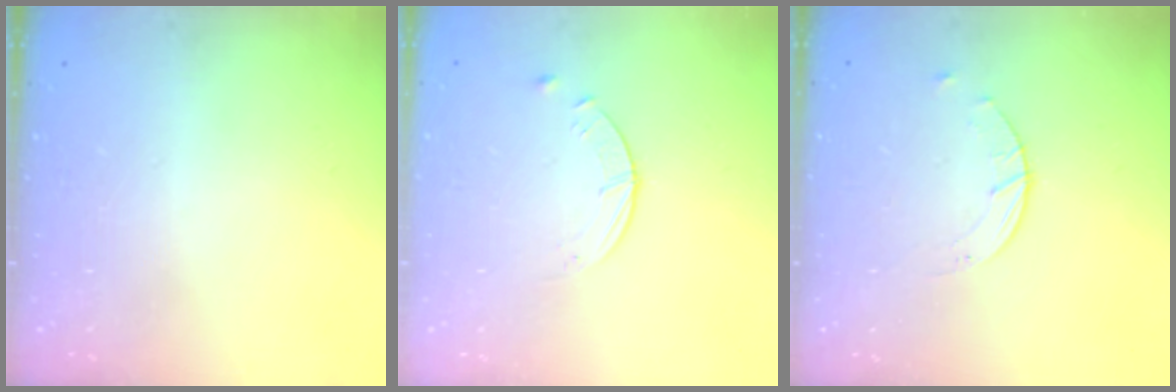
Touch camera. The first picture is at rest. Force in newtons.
{"total": 2.6, "press": 2.5, "slide": 0.3}
{"total": 2.0, "press": 2.0, "slide": 0.3}